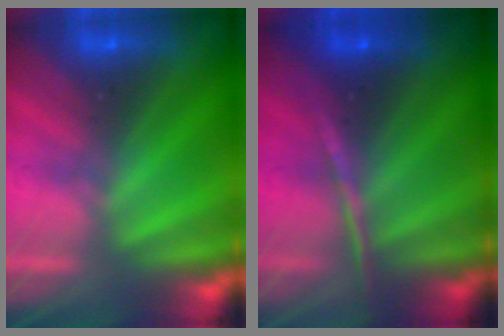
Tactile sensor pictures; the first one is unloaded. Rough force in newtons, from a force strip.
{"total": 1.3}